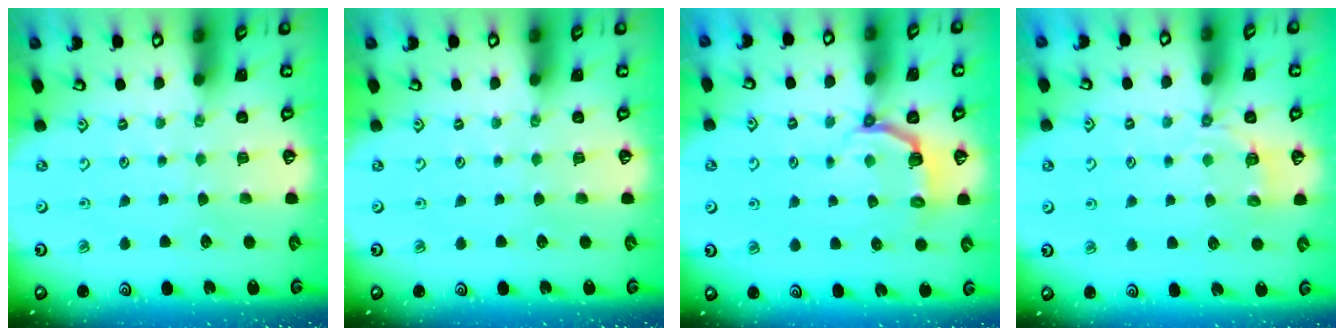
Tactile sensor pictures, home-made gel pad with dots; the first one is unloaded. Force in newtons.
{"total": 0.0}
{"total": 4.1, "press": 2.5, "slide": 3.2}
{"total": 4.5, "press": 4.1, "slide": 2.0}